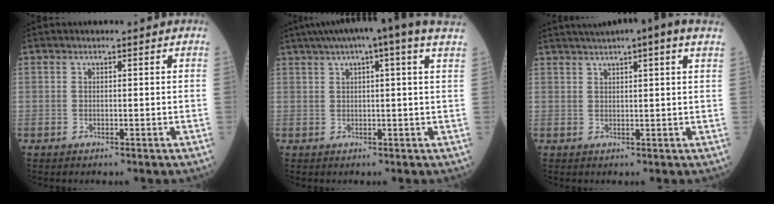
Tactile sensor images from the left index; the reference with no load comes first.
{"total": 12.7, "force": [9.4, 0.4, 8.6], "torque": [-0.145, 0.050, 0.123]}
{"total": 10.6, "force": [7.9, 0.7, 7.0], "torque": [-0.114, 0.039, 0.108]}